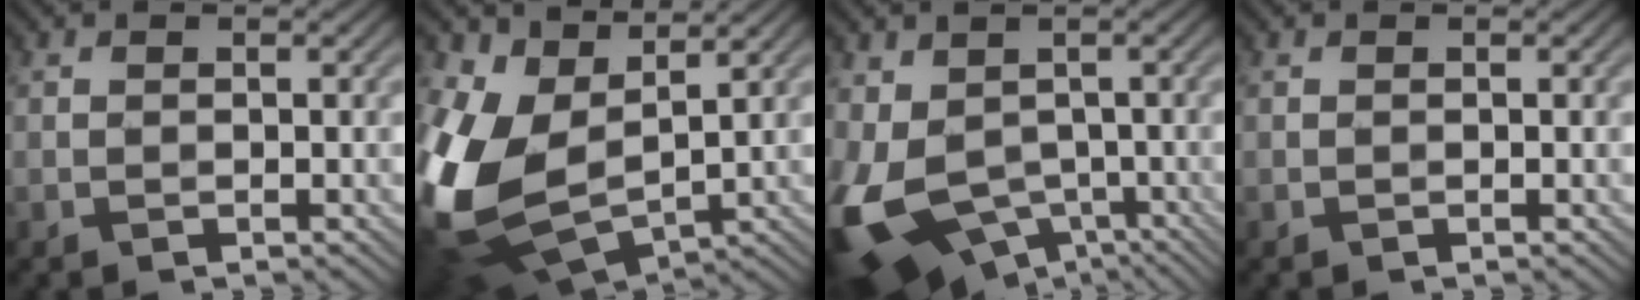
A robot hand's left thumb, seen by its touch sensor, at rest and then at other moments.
{"total": 14.6, "force": [2.8, 9.0, 11.1], "torque": [-0.299, -0.015, 0.056]}
{"total": 13.5, "force": [-2.8, 9.3, 9.4], "torque": [-0.243, -0.049, -0.027]}
{"total": 0.0}